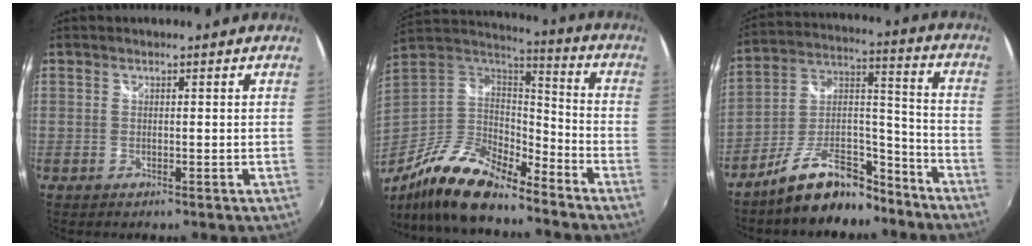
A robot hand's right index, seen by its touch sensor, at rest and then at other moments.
{"total": 17.6, "force": [-13.3, 5.7, 10.0], "torque": [-0.206, -0.023, -0.253]}
{"total": 14.7, "force": [-11.2, 6.5, 7.0], "torque": [-0.136, 0.050, -0.175]}